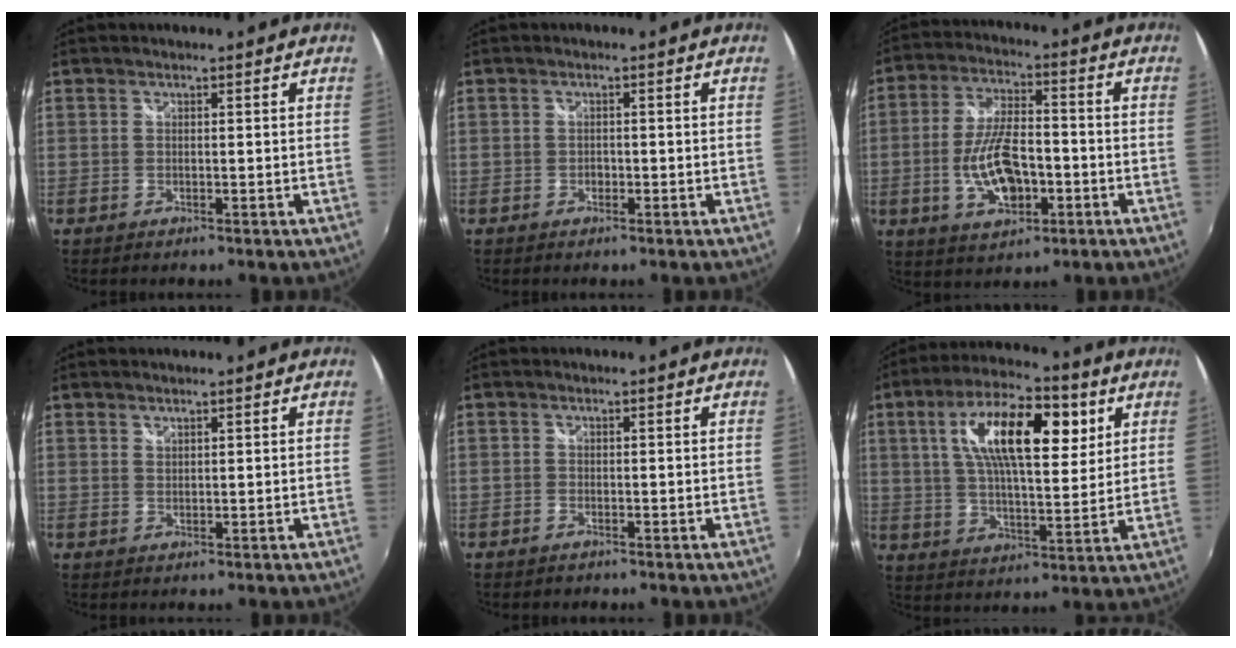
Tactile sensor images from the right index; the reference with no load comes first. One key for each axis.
{"total": 1.1, "fx": -0.5, "fy": 0.9, "fz": 0.3, "tx": -0.005, "ty": -0.001, "tz": -0.008}
{"total": 12.2, "fx": -3.3, "fy": 5.8, "fz": 10.2, "tx": -0.207, "ty": 0.000, "tz": -0.053}
{"total": 0.7, "fx": 0.7, "fy": 0.1, "fz": 0.0, "tx": 0.001, "ty": 0.000, "tz": 0.014}
{"total": 1.1, "fx": -1.0, "fy": 0.6, "fz": 0.0, "tx": -0.004, "ty": -0.002, "tz": -0.018}
{"total": 17.0, "fx": 6.1, "fy": 6.4, "fz": 14.5, "tx": -0.252, "ty": 0.026, "tz": 0.099}